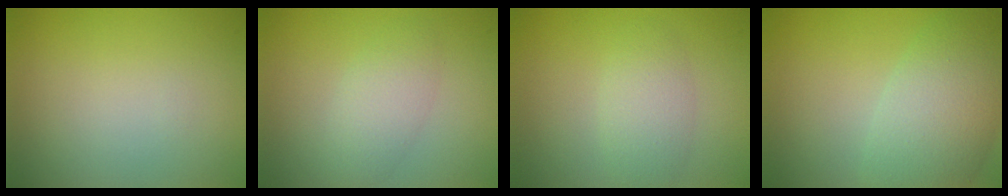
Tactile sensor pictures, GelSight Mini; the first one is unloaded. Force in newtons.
{"total": 2.6, "press": 2.6, "slide": 0.1}
{"total": 2.7, "press": 2.7, "slide": 0.1}
{"total": 7.5, "press": 7.5, "slide": 0.8}